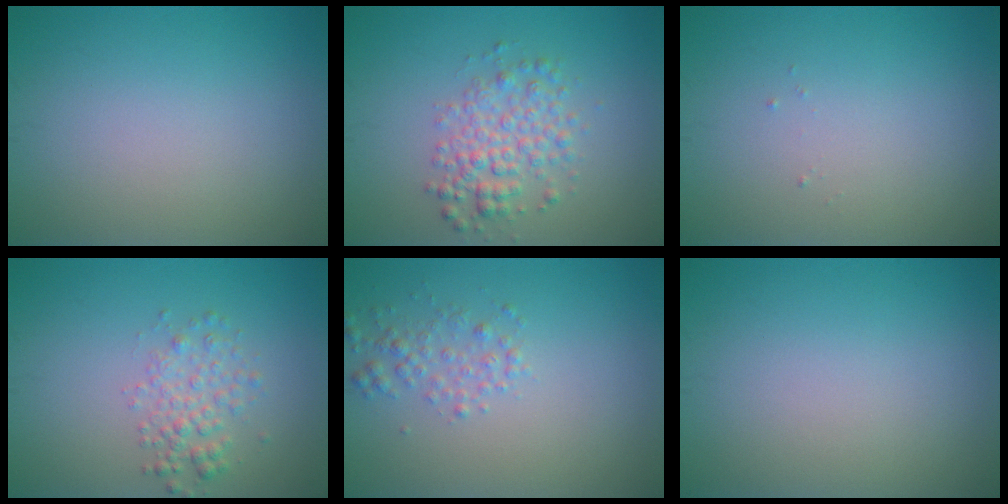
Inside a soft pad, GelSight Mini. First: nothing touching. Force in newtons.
{"total": 3.5, "press": 3.5, "slide": 0.1}
{"total": 0.0}
{"total": 2.4, "press": 2.4, "slide": 0.1}
{"total": 1.9, "press": 1.9, "slide": 0.1}
{"total": 0.0}